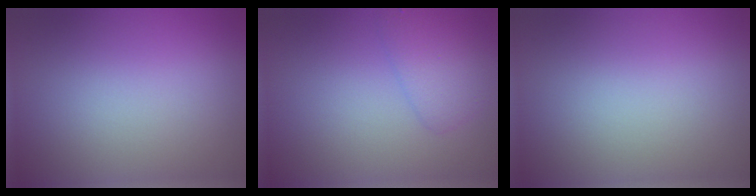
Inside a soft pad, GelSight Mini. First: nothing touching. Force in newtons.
{"total": 2.5, "press": 2.5, "slide": 0.2}
{"total": 0.0}